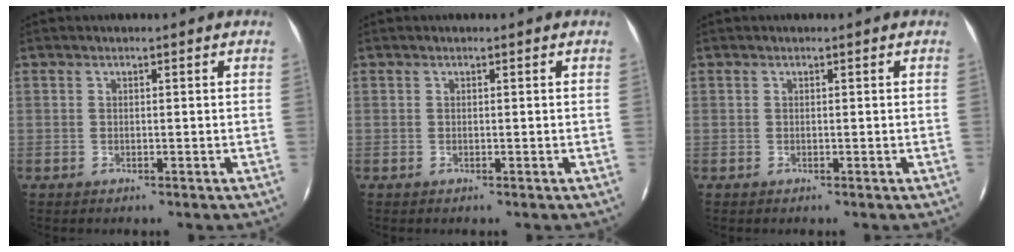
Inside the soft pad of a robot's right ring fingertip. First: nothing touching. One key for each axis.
{"total": 0.0}
{"total": 0.0}